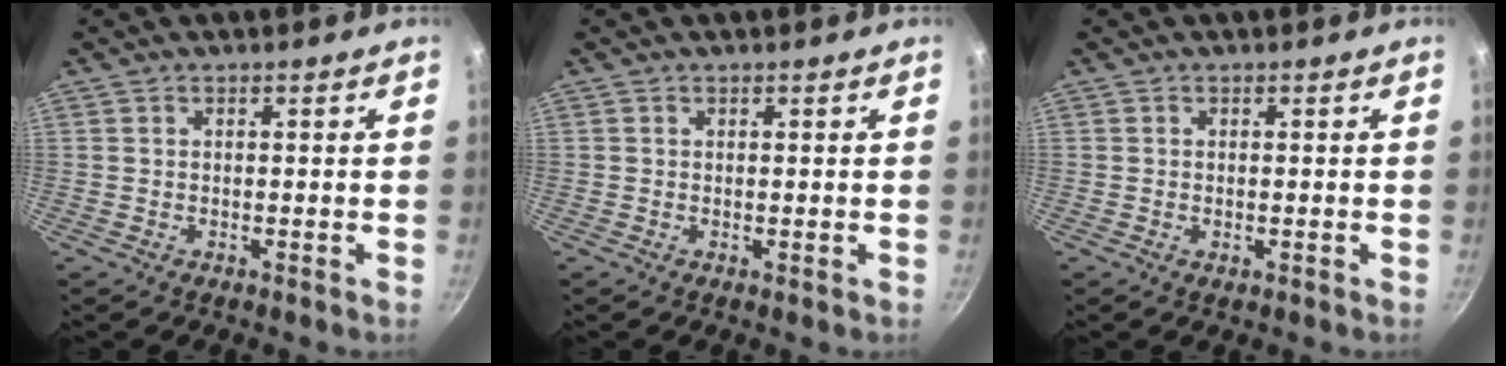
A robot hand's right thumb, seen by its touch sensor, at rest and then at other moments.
{"total": 0.0}
{"total": 0.8, "force": [-0.1, 0.4, 0.7], "torque": [-0.012, 0.000, -0.002]}